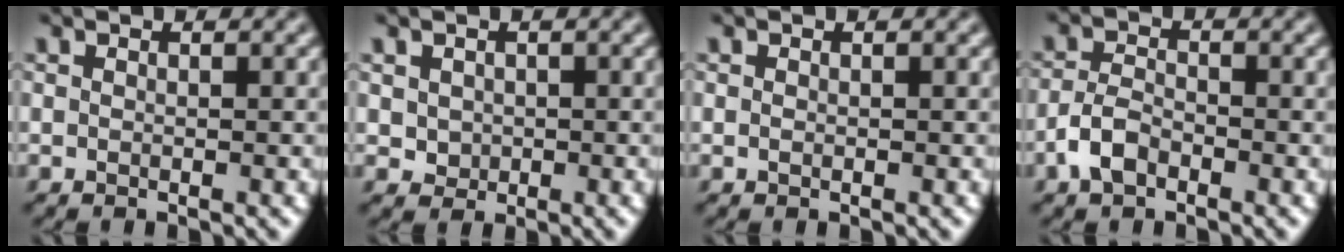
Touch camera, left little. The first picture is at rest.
{"total": 1.5, "force": [0.1, 1.3, 0.5], "torque": [-0.016, -0.003, 0.005]}
{"total": 0.0}
{"total": 2.8, "force": [-1.7, 1.5, 1.6], "torque": [-0.035, 0.004, -0.038]}